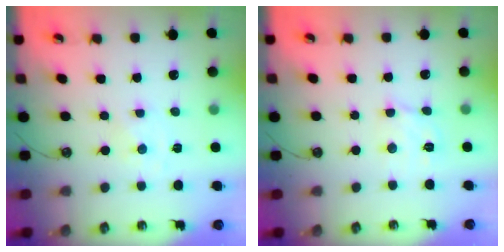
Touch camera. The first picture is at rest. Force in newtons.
{"total": 5.6, "press": 5.6, "slide": 0.2}